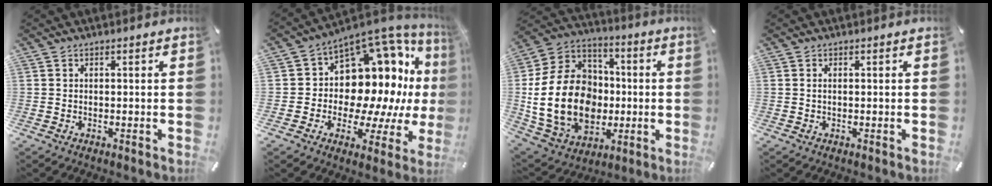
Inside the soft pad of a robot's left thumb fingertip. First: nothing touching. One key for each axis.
{"total": 17.2, "fx": 4.1, "fy": 12.4, "fz": 11.1, "tx": -0.160, "ty": -0.078, "tz": 0.085}
{"total": 24.3, "fx": -2.8, "fy": 18.8, "fz": 15.2, "tx": -0.313, "ty": 0.023, "tz": -0.030}
{"total": 0.7, "fx": 0.1, "fy": 0.3, "fz": 0.7, "tx": -0.015, "ty": 0.001, "tz": 0.001}